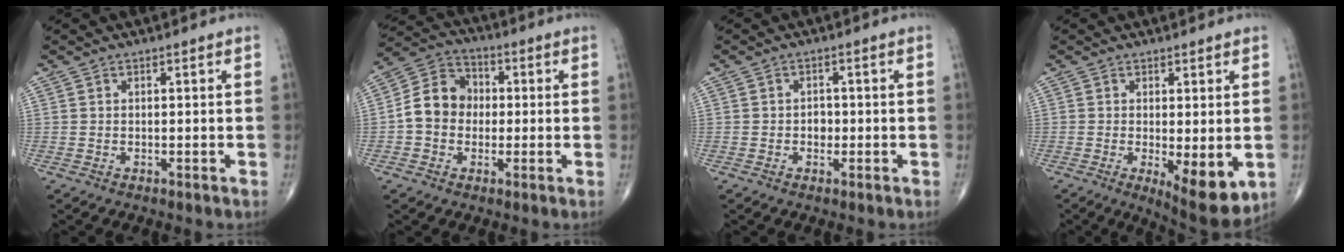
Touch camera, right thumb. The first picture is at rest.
{"total": 9.7, "force": [-0.5, 8.2, 5.1], "torque": [-0.074, 0.035, -0.024]}
{"total": 2.1, "force": [-0.4, 1.7, 1.2], "torque": [-0.005, 0.006, -0.008]}
{"total": 8.8, "force": [-1.8, 3.1, 8.0], "torque": [-0.111, -0.025, -0.019]}